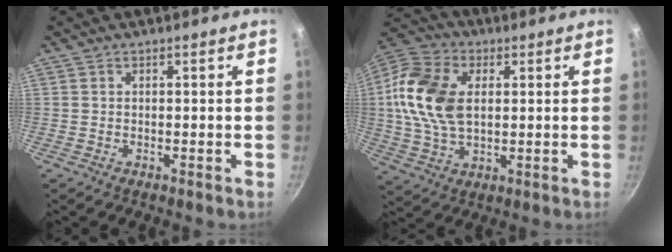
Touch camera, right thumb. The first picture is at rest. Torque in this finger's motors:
{"motor_torque": [-0.41, 0.89, 0.80, 0.65, 0.18]}